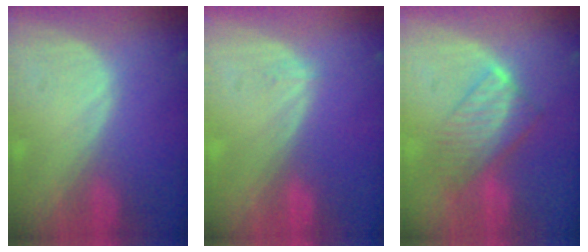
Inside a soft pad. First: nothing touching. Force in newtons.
{"total": 0.5, "press": 0.5, "slide": 0.2}
{"total": 8.0, "press": 7.1, "slide": 3.7}